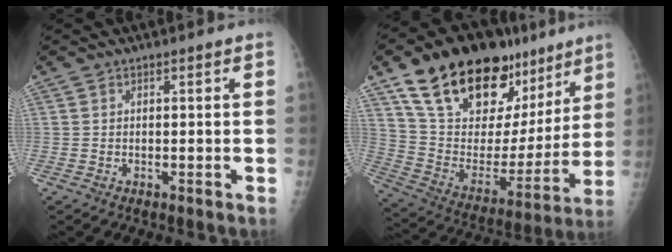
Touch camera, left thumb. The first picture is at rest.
{"total": 29.2, "force": [18.5, 15.1, 16.7], "torque": [-0.226, -0.035, 0.310]}